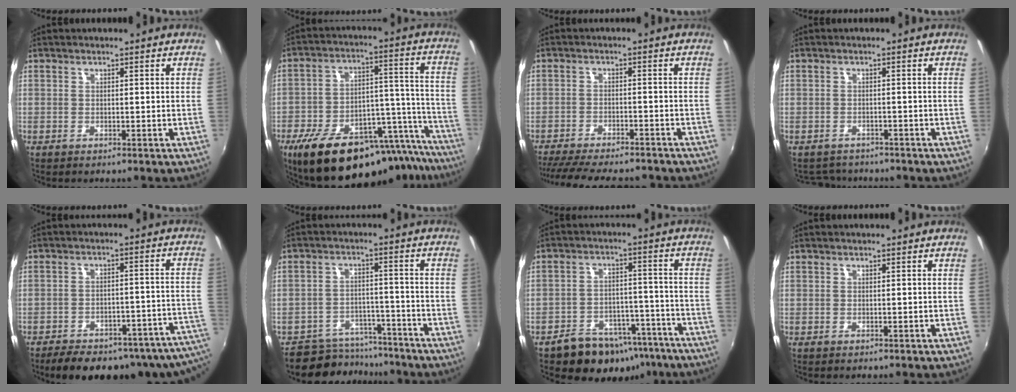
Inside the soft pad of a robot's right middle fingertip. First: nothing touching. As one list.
[{"total": 28.5, "force": [-22.3, 10.4, 14.4], "torque": [-0.217, 0.023, -0.302]}, {"total": 15.2, "force": [-13.2, 3.2, 6.8], "torque": [-0.141, -0.026, -0.200]}, {"total": 4.2, "force": [-3.8, 1.8, 0.4], "torque": [-0.018, -0.004, -0.060]}, {"total": 23.0, "force": [-18.5, 7.7, 11.3], "torque": [-0.159, -0.018, -0.217]}, {"total": 9.0, "force": [-7.9, 4.2, 0.6], "torque": [-0.024, 0.021, -0.112]}, {"total": 14.5, "force": [-10.7, 8.2, 5.5], "torque": [-0.109, 0.022, -0.130]}, {"total": 0.0}]